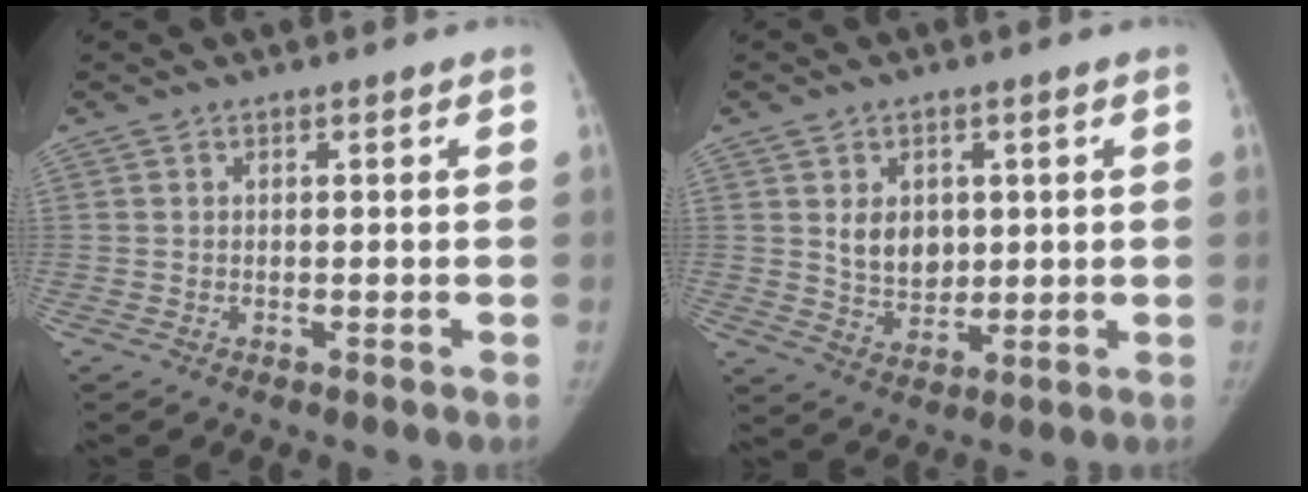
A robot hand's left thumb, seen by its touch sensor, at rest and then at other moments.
{"total": 7.1, "force": [1.7, 5.4, 4.3], "torque": [-0.039, -0.016, 0.041]}